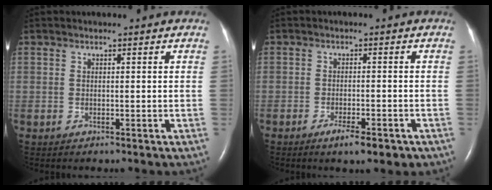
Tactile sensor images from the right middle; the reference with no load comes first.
{"total": 4.3, "force": [-2.7, 1.0, 3.1], "torque": [-0.051, -0.003, -0.036]}